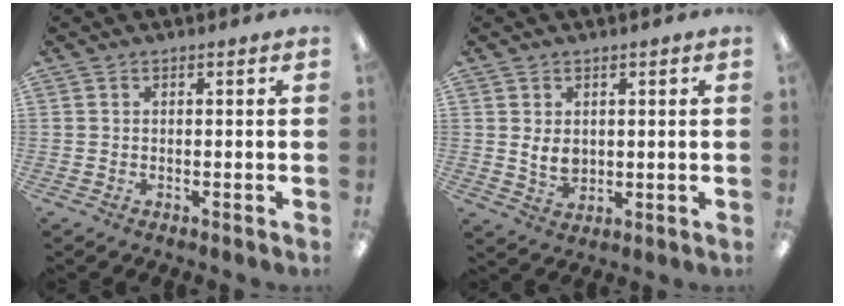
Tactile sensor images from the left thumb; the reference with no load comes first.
{"total": 4.5, "force": [1.0, 3.4, 2.8], "torque": [-0.048, -0.004, 0.015]}